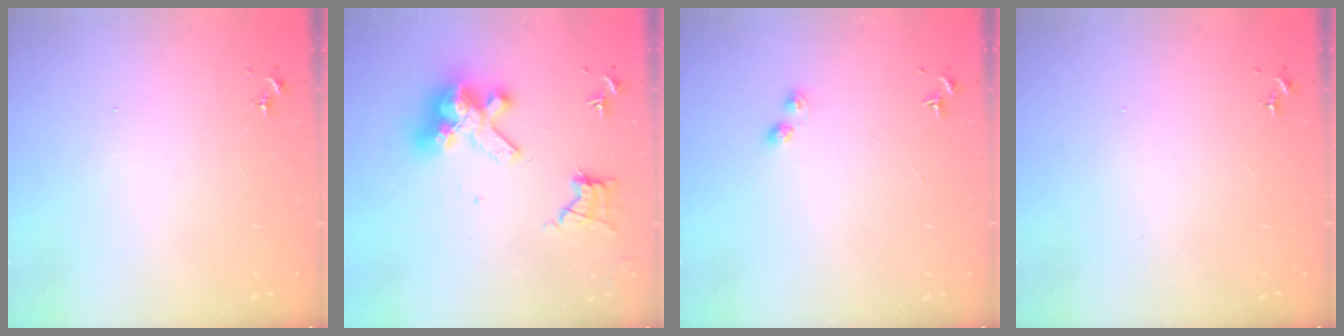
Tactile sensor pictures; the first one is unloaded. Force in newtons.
{"total": 14.4, "press": 14.3, "slide": 1.5}
{"total": 2.3, "press": 2.2, "slide": 0.3}
{"total": 0.0}